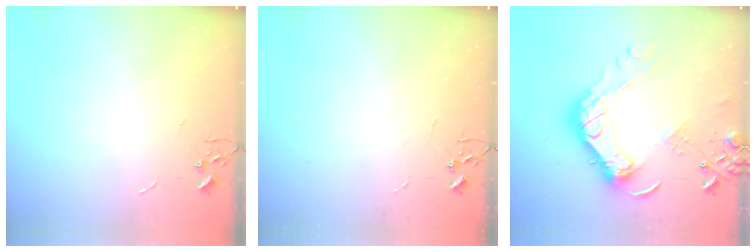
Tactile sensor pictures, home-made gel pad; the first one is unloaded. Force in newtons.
{"total": 0.0}
{"total": 22.1, "press": 22.0, "slide": 2.0}